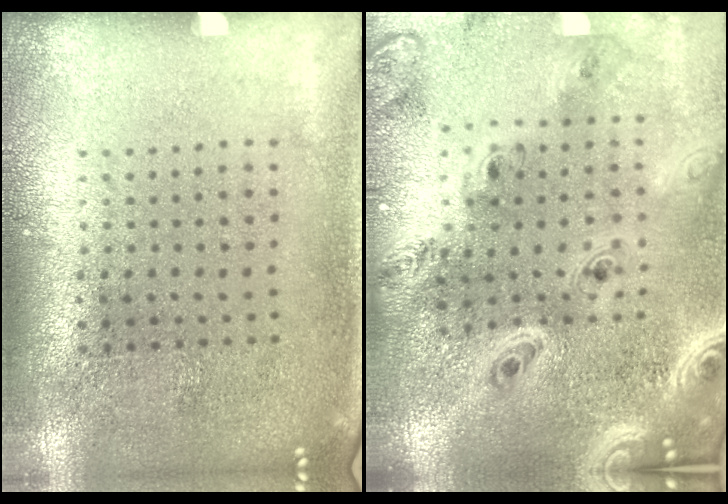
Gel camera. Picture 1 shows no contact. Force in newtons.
{"total": 4.0, "press": 3.1, "slide": 2.6}